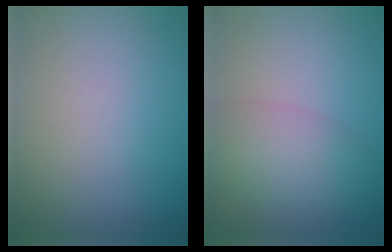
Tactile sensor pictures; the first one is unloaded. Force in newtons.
{"total": 4.5, "press": 4.5, "slide": 0.1}